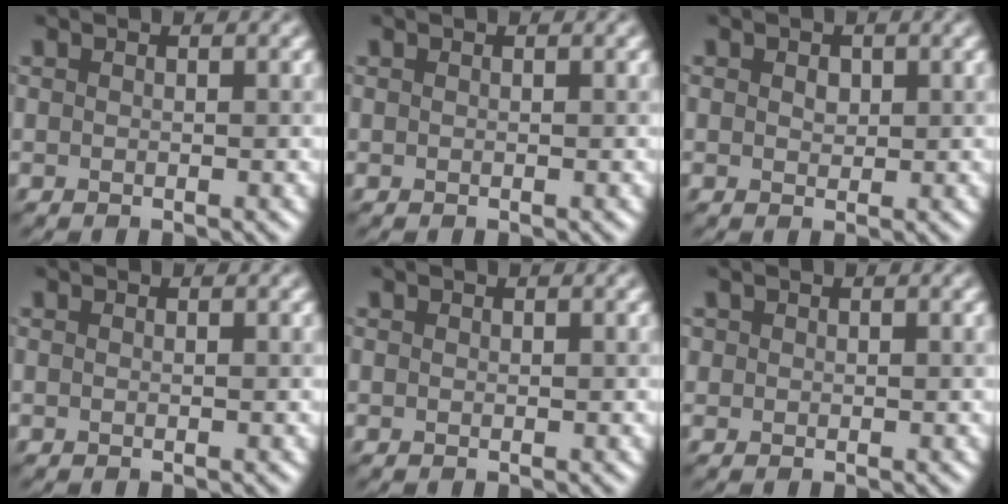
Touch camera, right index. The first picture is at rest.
{"total": 0.0}
{"total": 1.1, "force": [0.3, 0.8, 0.6], "torque": [-0.012, -0.001, 0.005]}
{"total": 0.0}
{"total": 0.0}
{"total": 0.5, "force": [0.2, 0.5, 0.0], "torque": [0.005, 0.001, 0.001]}